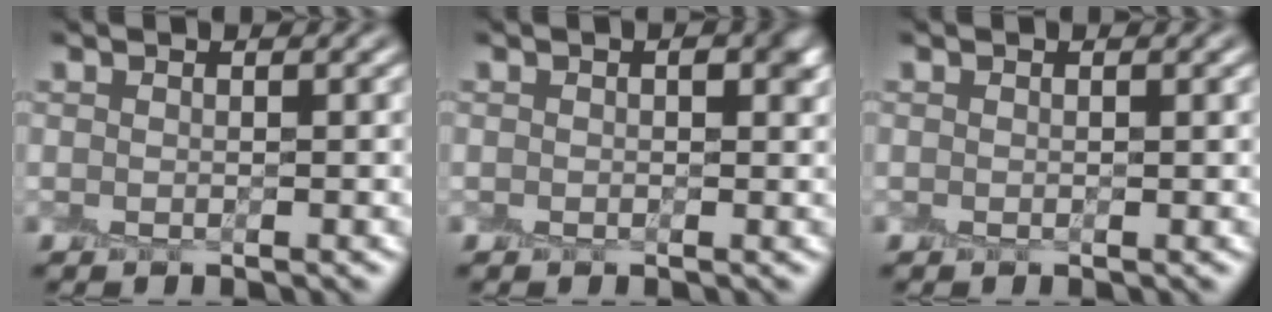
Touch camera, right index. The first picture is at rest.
{"total": 1.6, "force": [0.3, 1.0, 1.2], "torque": [-0.012, -0.001, 0.001]}
{"total": 0.0}